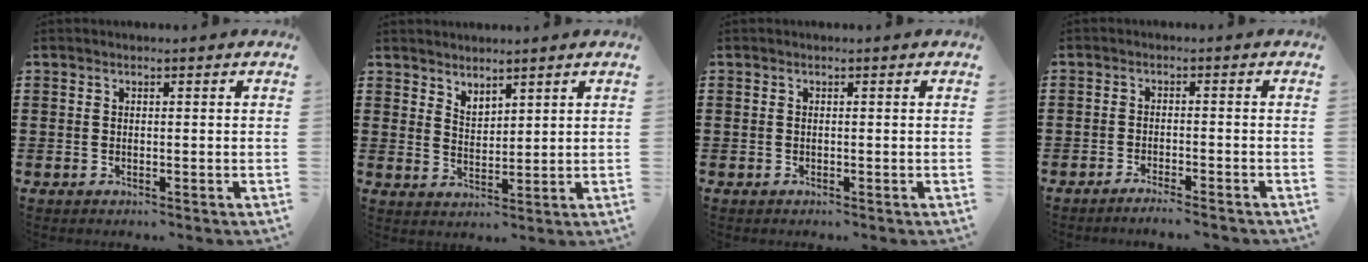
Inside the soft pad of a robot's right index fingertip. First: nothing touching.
{"total": 2.7, "force": [2.6, 0.5, -0.4], "torque": [0.000, -0.006, 0.051]}
{"total": 0.0}
{"total": 2.1, "force": [-2.0, -0.3, 0.5], "torque": [-0.009, 0.001, -0.039]}